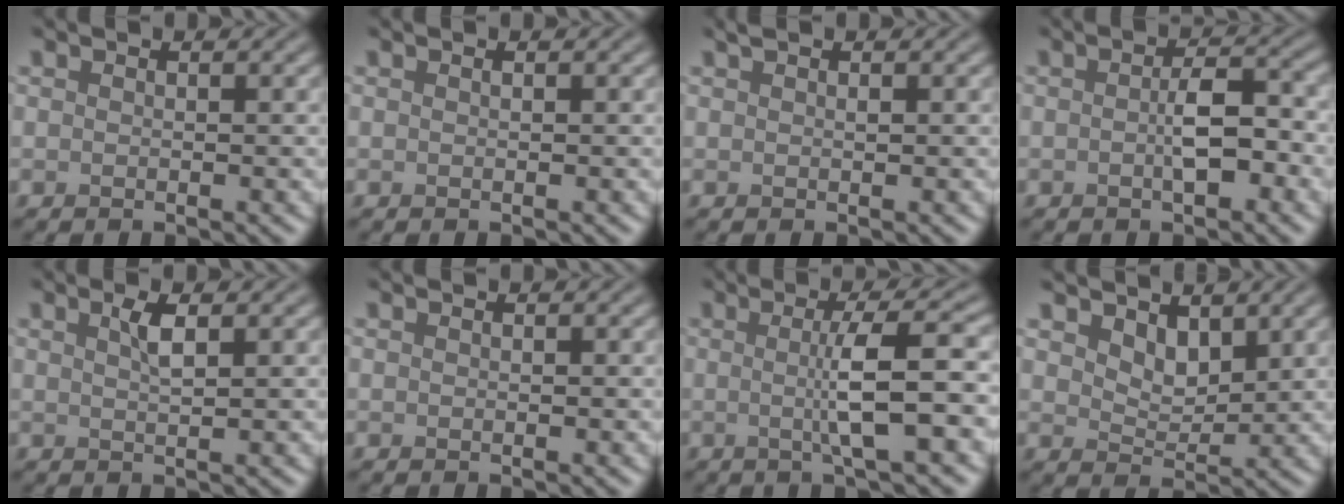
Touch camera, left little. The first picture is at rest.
{"total": 0.0}
{"total": 0.7, "force": [0.5, 0.2, 0.5], "torque": [-0.011, 0.003, 0.009]}
{"total": 3.2, "force": [-0.7, 1.1, 2.9], "torque": [-0.050, 0.002, -0.014]}
{"total": 1.5, "force": [0.8, 0.3, 1.2], "torque": [-0.025, 0.002, 0.014]}
{"total": 0.0}
{"total": 5.3, "force": [-0.1, 0.8, 5.3], "torque": [-0.084, 0.003, -0.006]}
{"total": 2.4, "force": [1.8, 1.3, 1.0], "torque": [-0.026, -0.010, 0.031]}